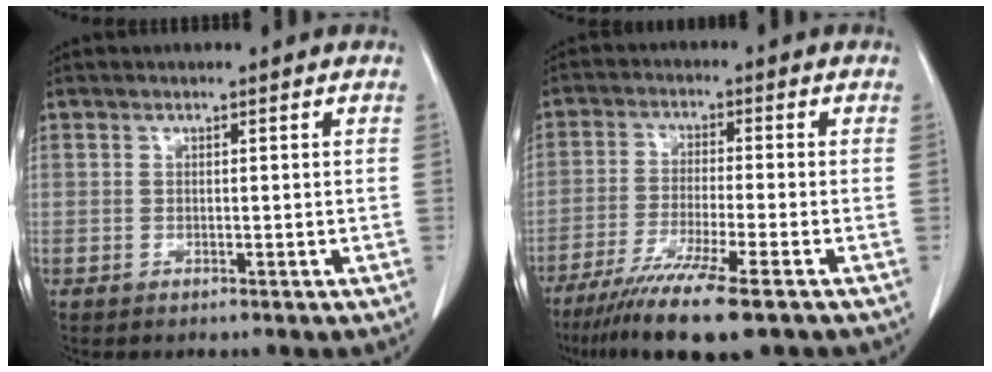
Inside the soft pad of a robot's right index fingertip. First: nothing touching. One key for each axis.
{"total": 11.5, "fx": -7.8, "fy": 0.1, "fz": 8.4, "tx": -0.141, "ty": -0.031, "tz": -0.129}